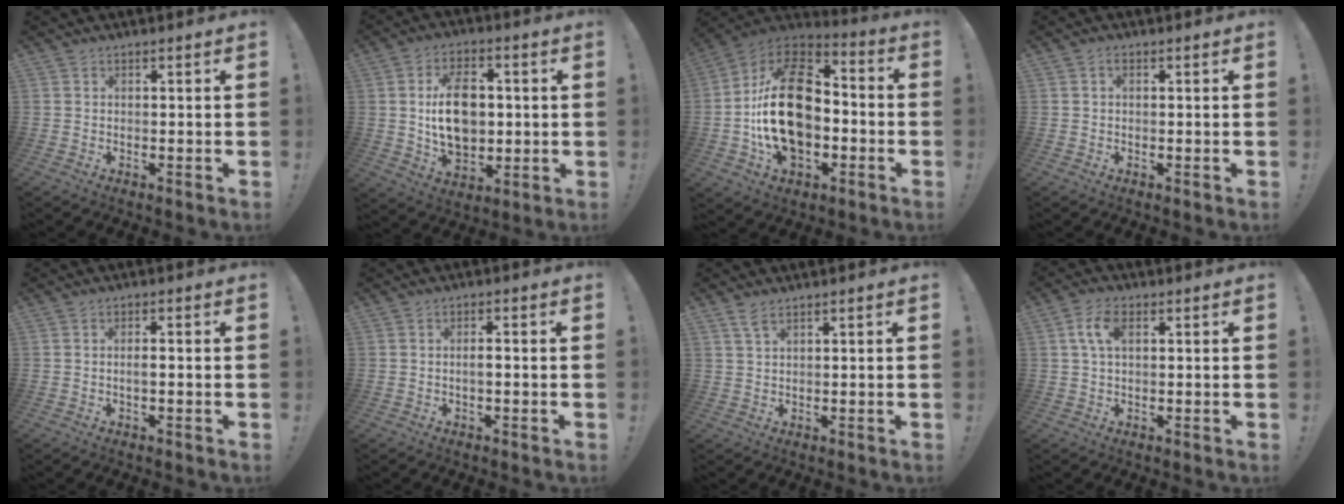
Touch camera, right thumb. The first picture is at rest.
{"total": 18.5, "force": [0.3, 13.0, 13.1], "torque": [-0.224, 0.004, 0.005]}
{"total": 26.8, "force": [-1.9, 17.5, 20.2], "torque": [-0.375, 0.034, -0.019]}
{"total": 0.9, "force": [0.0, 0.6, 0.7], "torque": [-0.017, 0.005, -0.001]}
{"total": 1.9, "force": [-0.7, 0.3, 1.8], "torque": [-0.031, 0.003, -0.014]}
{"total": 2.3, "force": [-0.6, 0.6, 2.1], "torque": [-0.037, 0.005, -0.013]}
{"total": 3.1, "force": [2.1, 1.1, 2.0], "torque": [-0.037, -0.008, 0.038]}
{"total": 6.3, "force": [1.8, 3.4, 4.9], "torque": [-0.099, 0.005, 0.031]}